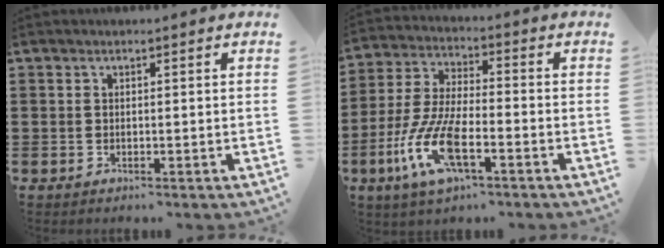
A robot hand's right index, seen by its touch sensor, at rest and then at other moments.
{"total": 10.8, "force": [-4.8, 3.5, 9.0], "torque": [-0.221, -0.014, -0.094]}